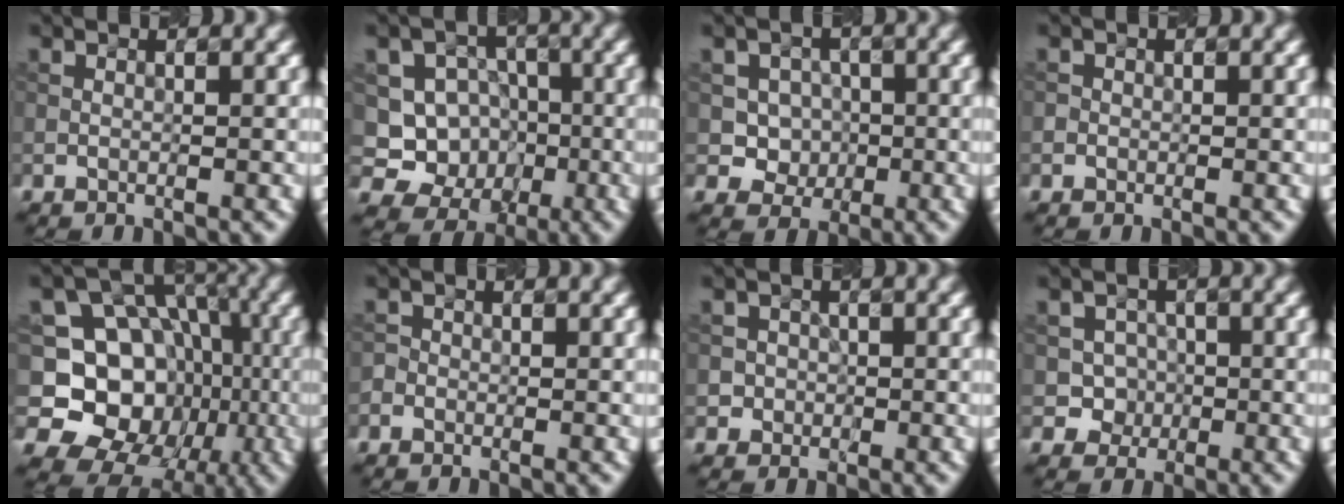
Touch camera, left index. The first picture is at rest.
{"total": 7.5, "force": [-1.4, 7.1, 2.0], "torque": [-0.030, 0.014, -0.044]}
{"total": 3.5, "force": [0.1, 3.3, 1.4], "torque": [-0.011, 0.001, -0.007]}
{"total": 0.5, "force": [-0.1, 0.5, 0.0], "torque": [0.003, -0.004, -0.003]}
{"total": 12.3, "force": [-1.7, 10.8, 5.6], "torque": [-0.086, 0.003, -0.056]}
{"total": 0.9, "force": [-0.3, 0.8, 0.1], "torque": [-0.002, 0.000, -0.008]}
{"total": 2.0, "force": [0.0, 2.0, 0.2], "torque": [0.012, 0.002, 0.004]}
{"total": 2.5, "force": [-0.5, 2.4, 0.5], "torque": [0.009, 0.004, -0.019]}